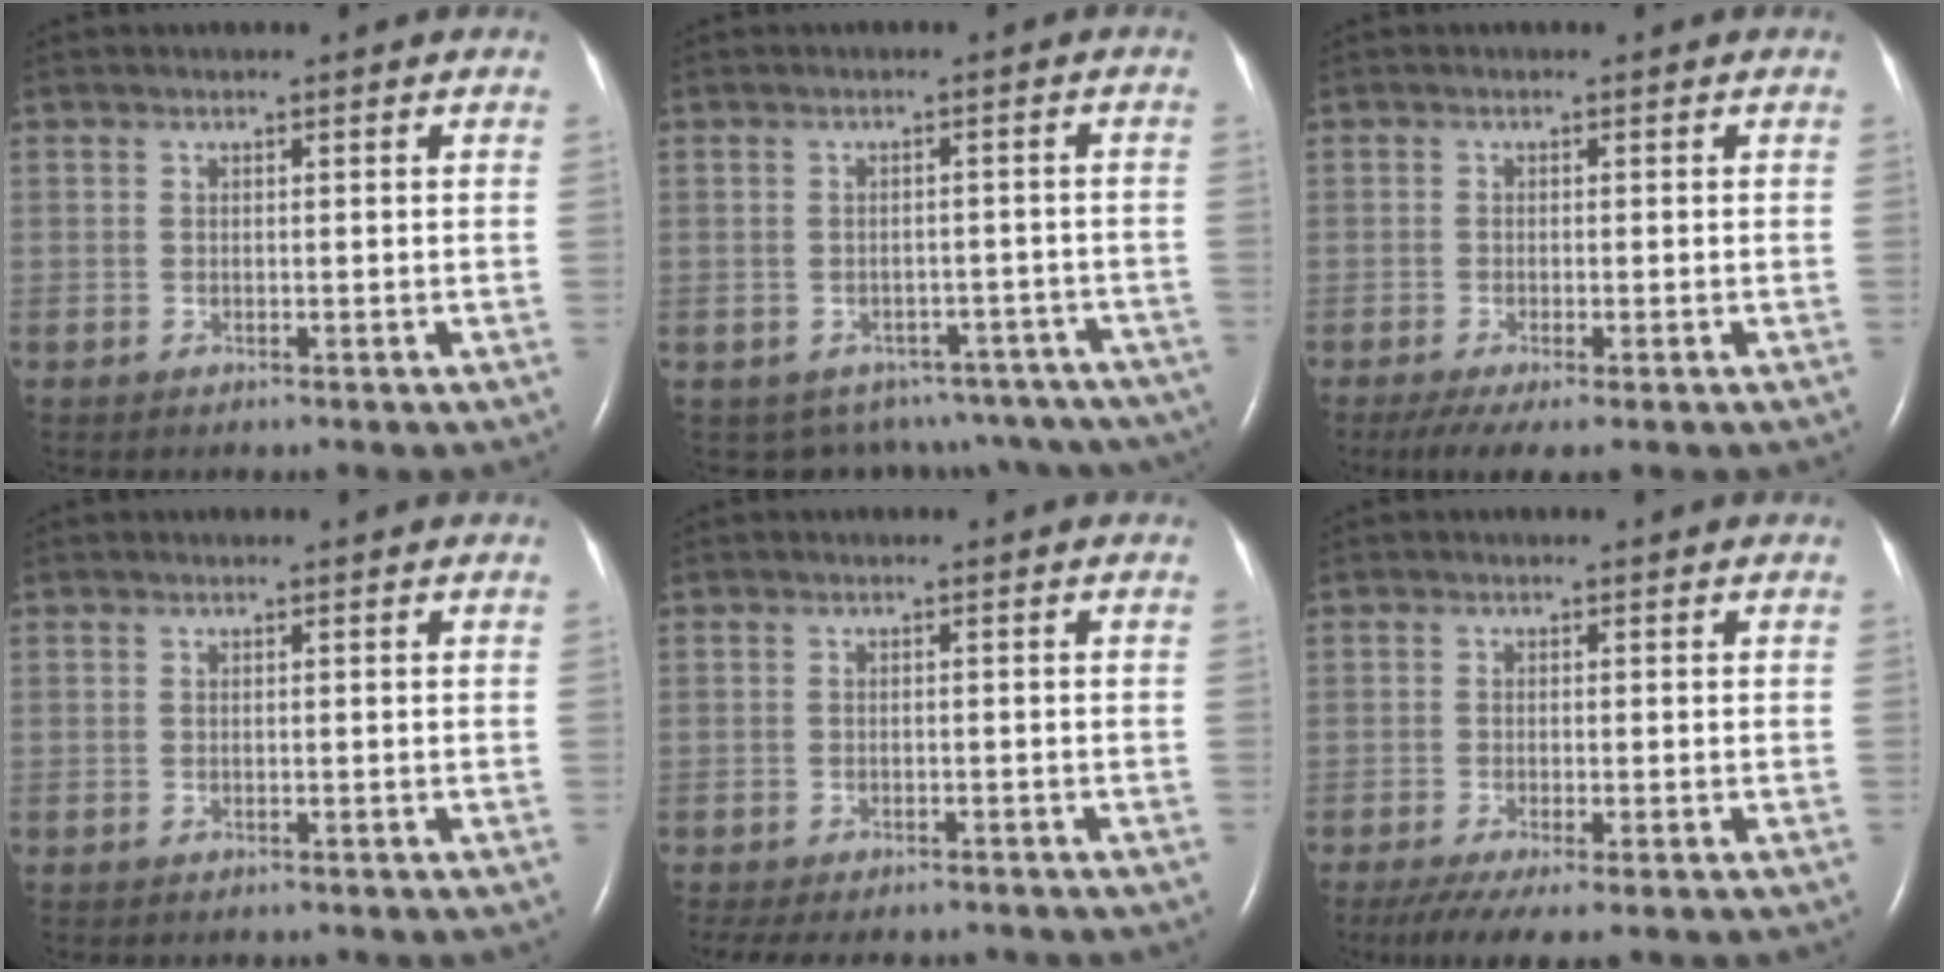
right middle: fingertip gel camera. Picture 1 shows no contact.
{"total": 15.6, "force": [-12.0, 8.8, 4.3], "torque": [-0.059, 0.030, -0.117]}
{"total": 4.8, "force": [-3.0, 0.8, 3.7], "torque": [-0.065, -0.018, -0.050]}
{"total": 0.0}
{"total": 10.5, "force": [-9.0, 3.4, 4.2], "torque": [-0.080, -0.009, -0.114]}
{"total": 6.0, "force": [-4.0, 0.8, 4.4], "torque": [-0.076, -0.019, -0.067]}